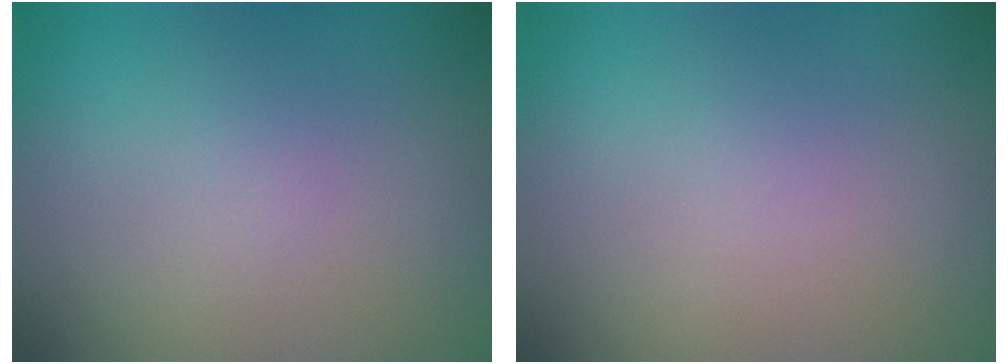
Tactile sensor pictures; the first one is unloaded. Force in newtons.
{"total": 0.0}